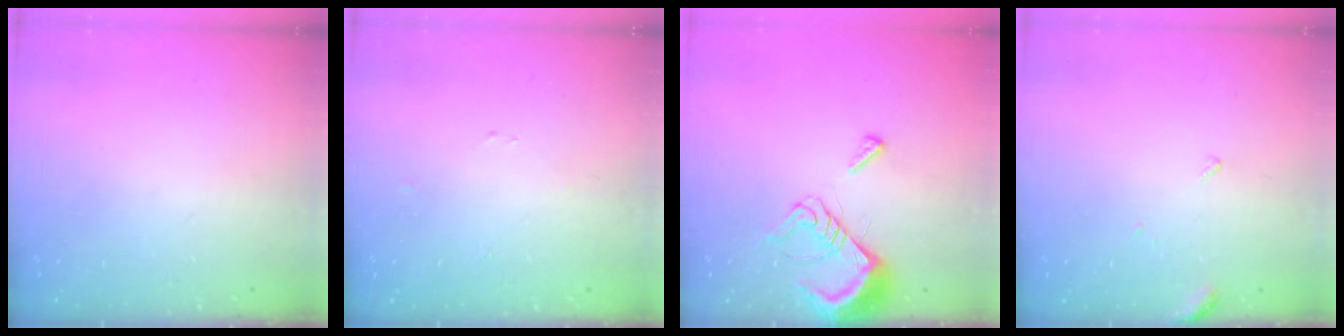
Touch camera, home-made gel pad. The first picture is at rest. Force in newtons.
{"total": 2.4, "press": 2.4, "slide": 0.3}
{"total": 9.5, "press": 9.4, "slide": 1.3}
{"total": 5.4, "press": 5.4, "slide": 0.5}